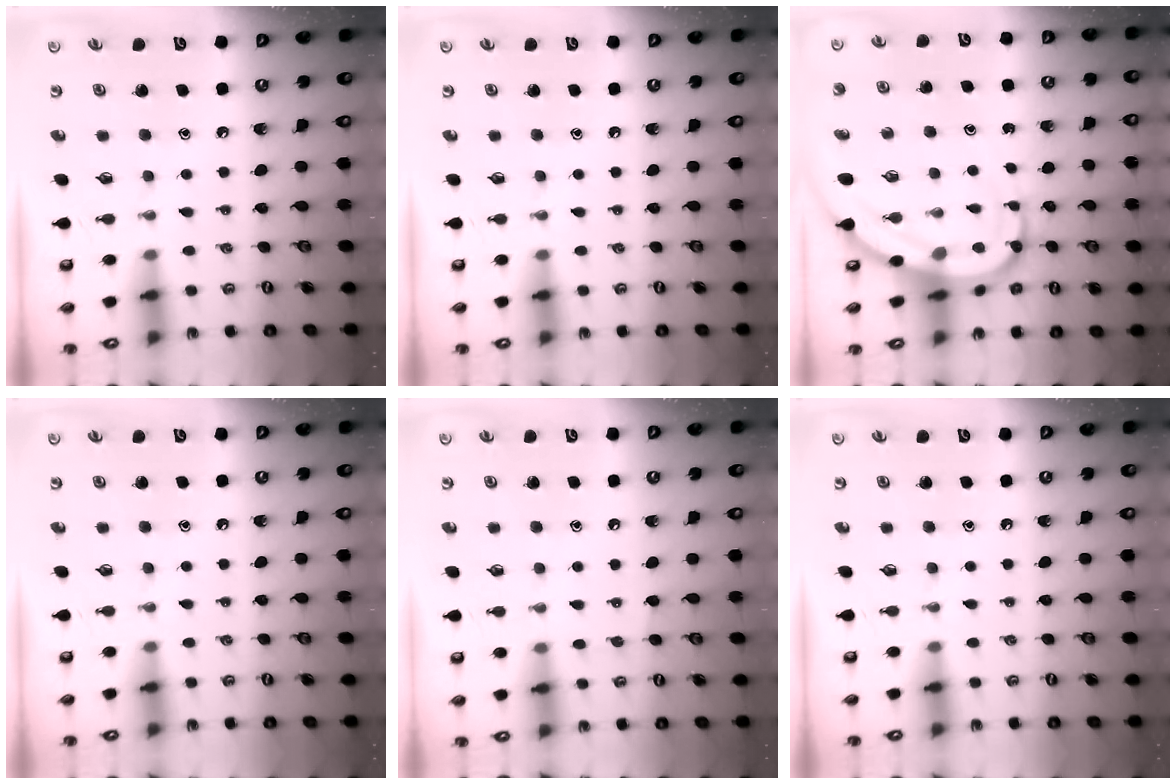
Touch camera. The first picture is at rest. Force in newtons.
{"total": 0.0}
{"total": 10.5, "press": 10.4, "slide": 1.0}
{"total": 0.0}
{"total": 4.4, "press": 4.4, "slide": 0.5}
{"total": 0.0}